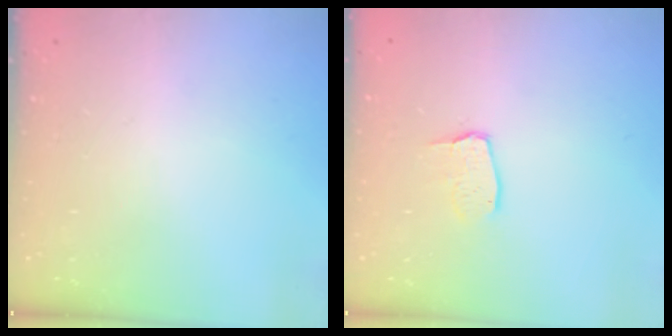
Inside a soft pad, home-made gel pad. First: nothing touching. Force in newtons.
{"total": 3.0, "press": 3.0, "slide": 0.2}